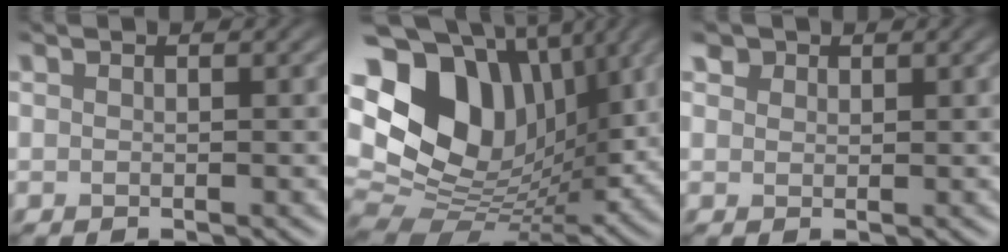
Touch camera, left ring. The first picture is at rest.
{"total": 16.0, "force": [3.1, 11.4, 10.8], "torque": [-0.228, 0.005, 0.061]}
{"total": 1.6, "force": [0.9, 1.2, 0.5], "torque": [-0.017, -0.009, 0.021]}